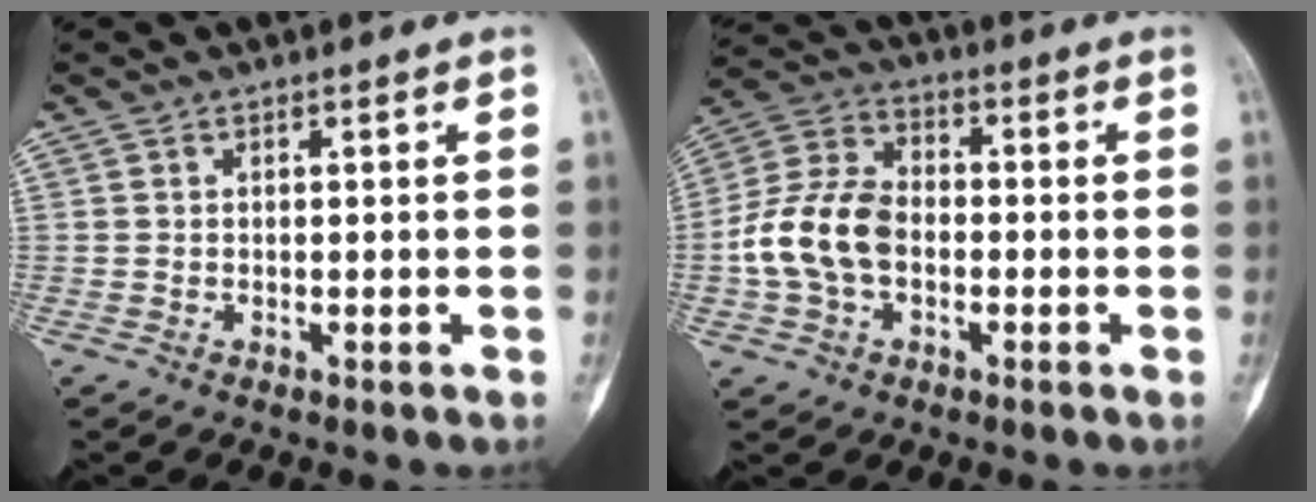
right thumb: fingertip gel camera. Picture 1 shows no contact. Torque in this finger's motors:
{"motor_torque": [1.35, 1.29, 0.66, -0.53, 0.24]}